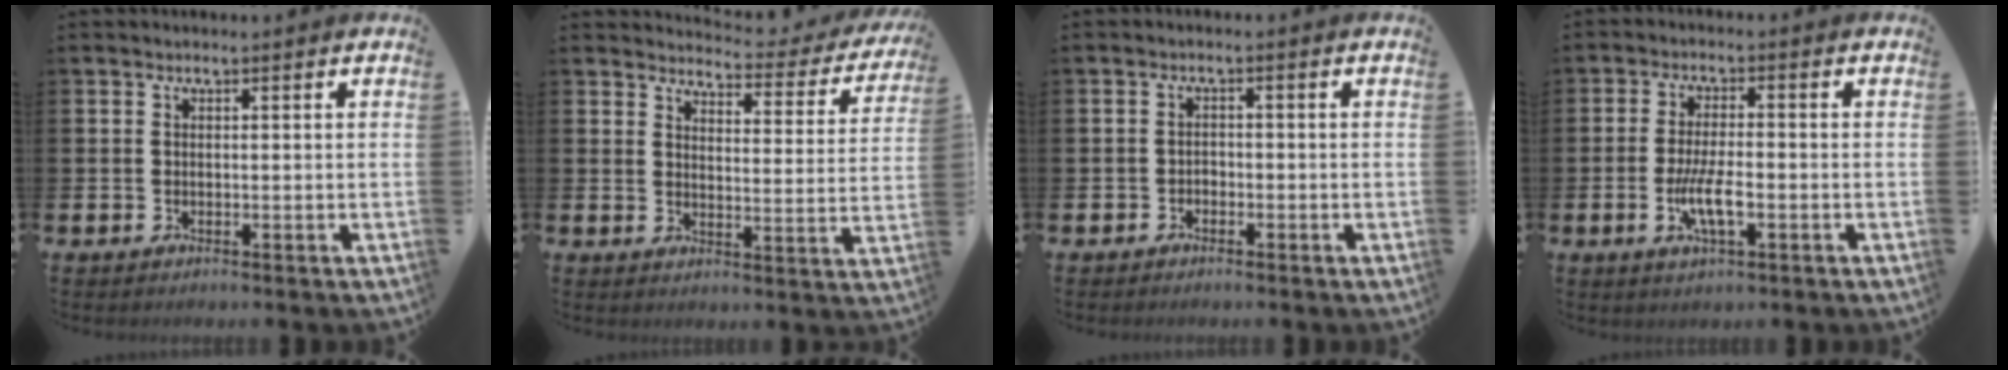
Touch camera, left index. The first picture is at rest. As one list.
[{"total": 3.3, "force": [3.1, 0.9, 0.7], "torque": [-0.019, -0.032, 0.044]}, {"total": 1.3, "force": [-1.2, 0.5, 0.1], "torque": [-0.008, 0.005, -0.024]}, {"total": 5.3, "force": [-1.5, 1.6, 4.9], "torque": [-0.090, -0.003, -0.029]}]